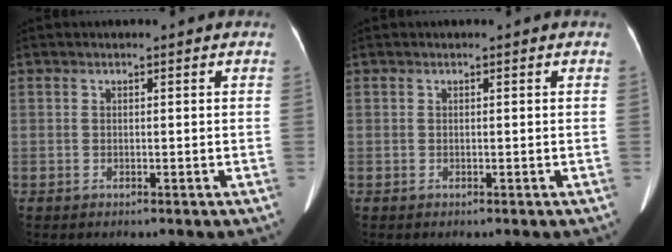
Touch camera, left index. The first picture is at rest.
{"total": 0.0}